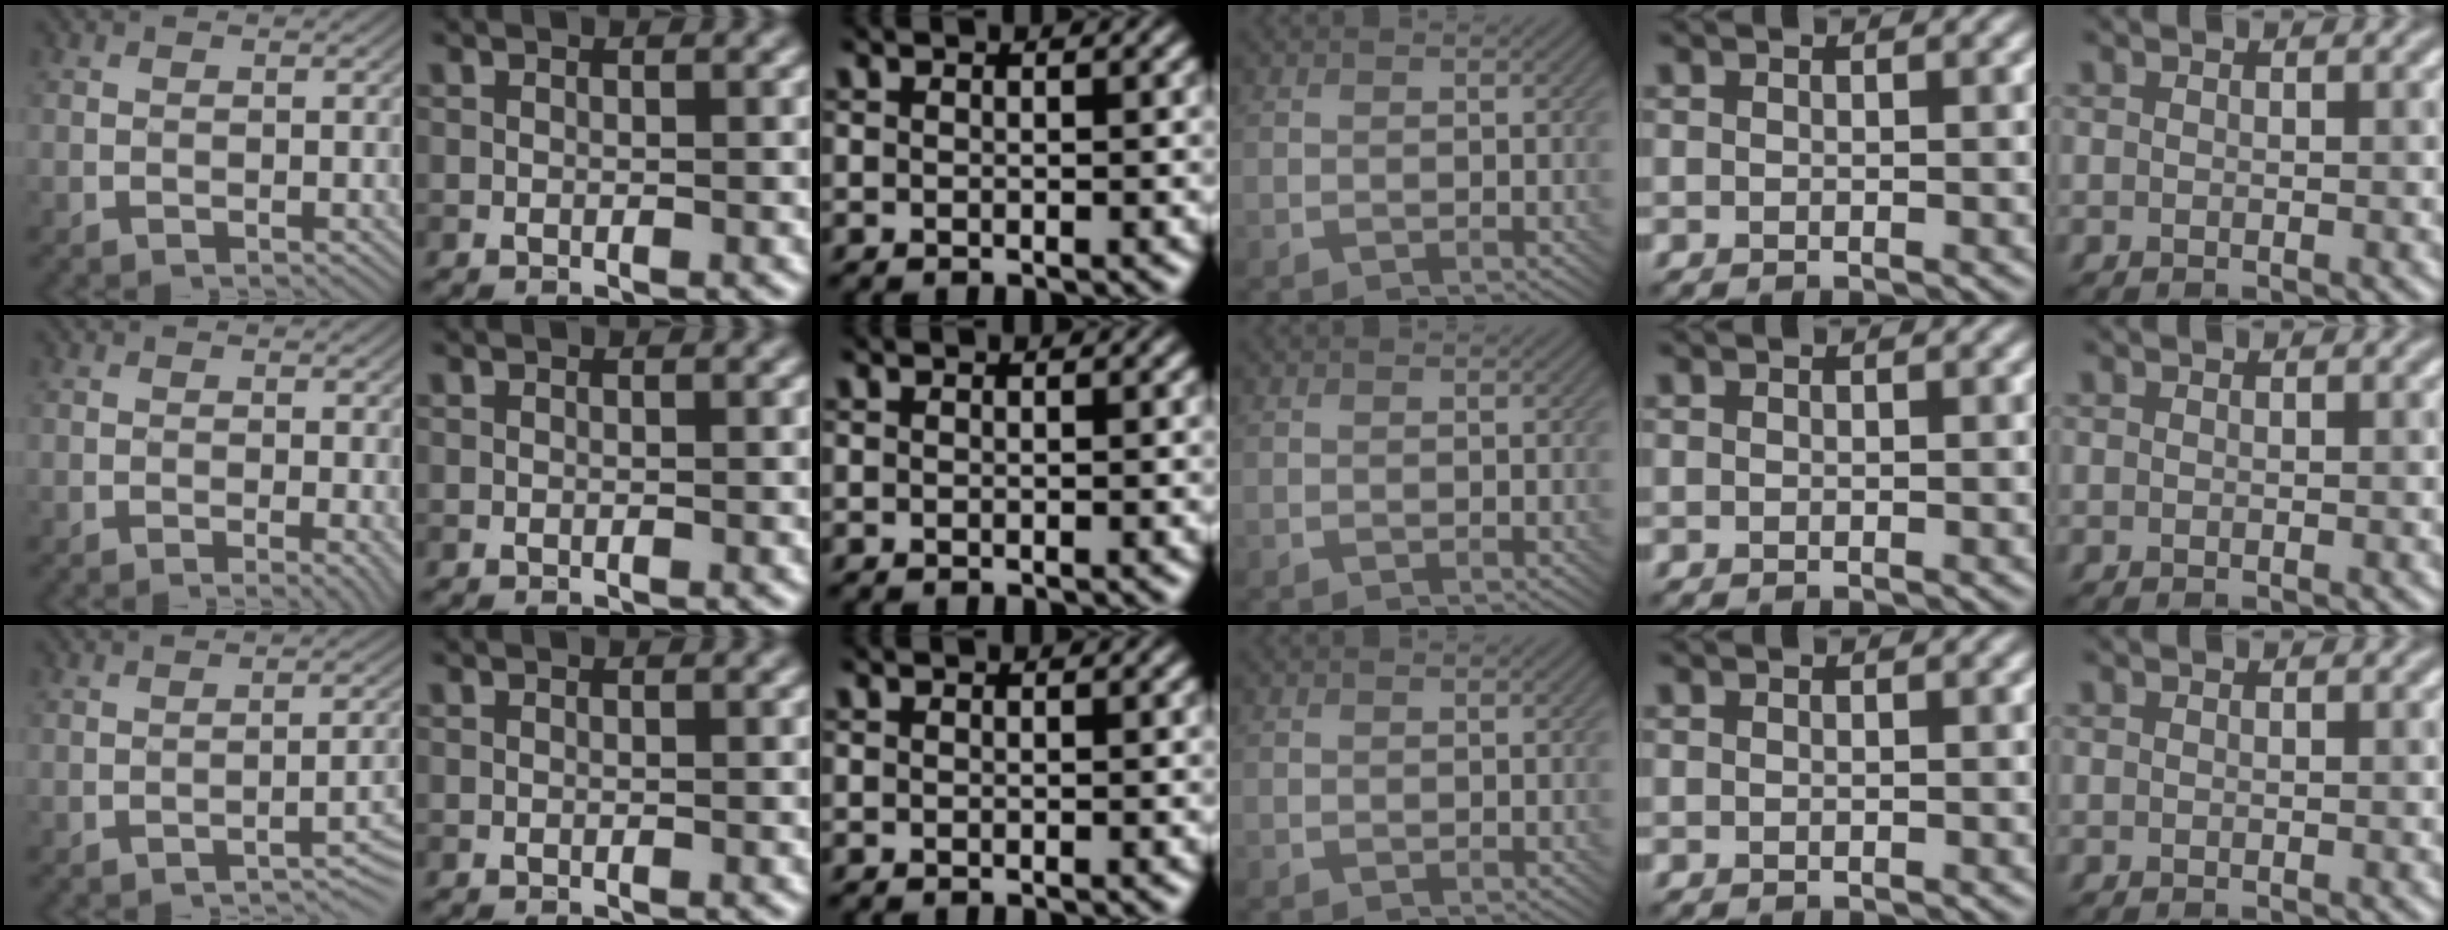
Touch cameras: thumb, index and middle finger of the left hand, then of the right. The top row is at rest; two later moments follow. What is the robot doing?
{"motion": "screw", "object": "bottle cap"}